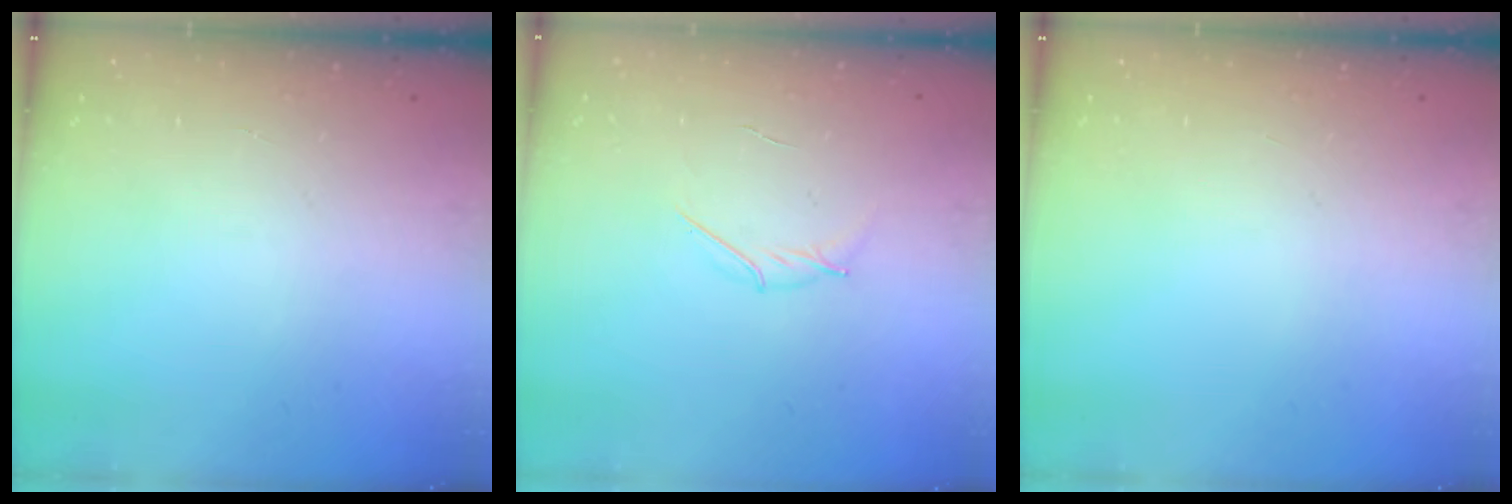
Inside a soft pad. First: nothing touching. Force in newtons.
{"total": 3.3, "press": 3.2, "slide": 0.8}
{"total": 0.0}